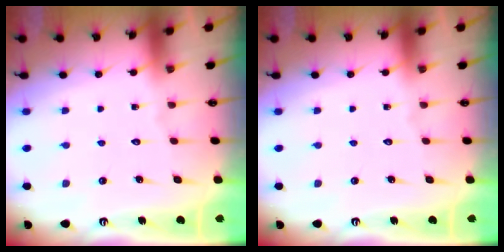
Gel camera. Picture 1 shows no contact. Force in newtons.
{"total": 0.0}